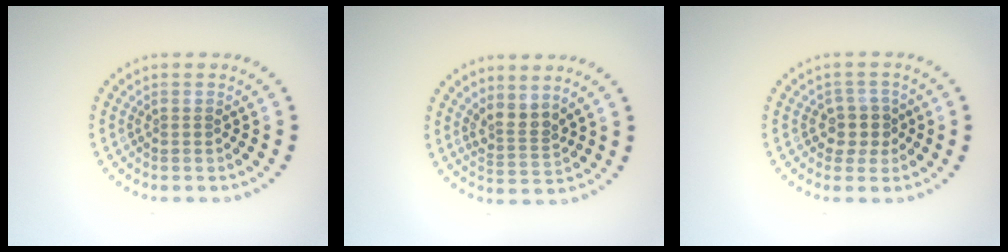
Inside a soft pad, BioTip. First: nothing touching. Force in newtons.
{"total": 2.4, "press": 1.8, "slide": 1.6}
{"total": 2.4, "press": 2.0, "slide": 1.3}